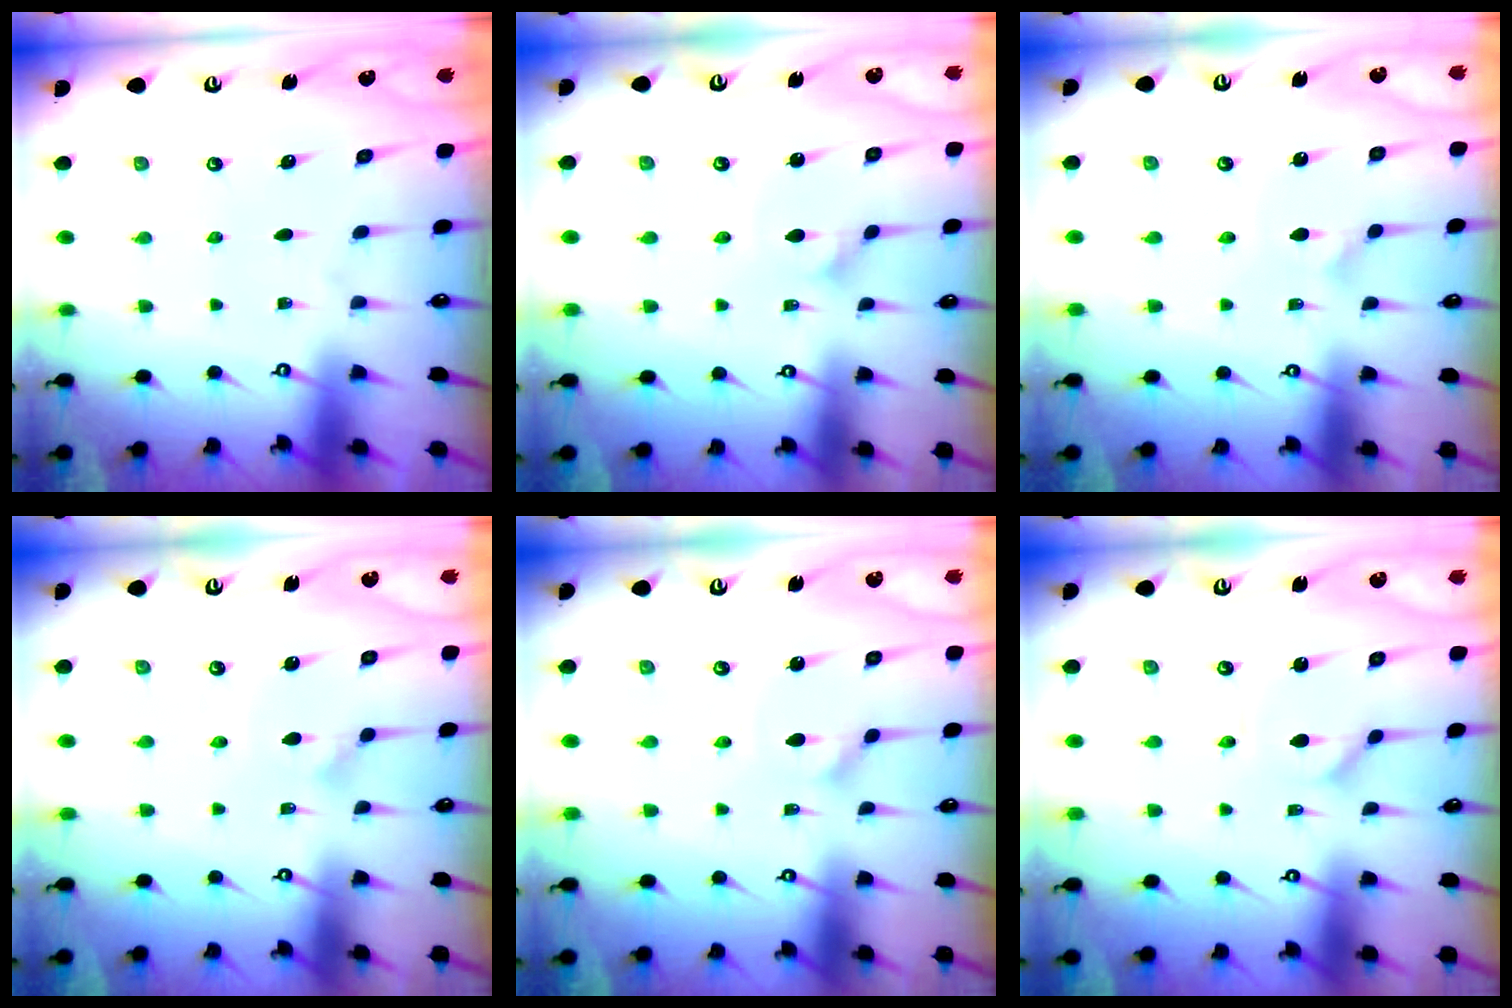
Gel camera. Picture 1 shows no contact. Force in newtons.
{"total": 2.3, "press": 2.3, "slide": 0.1}
{"total": 2.3, "press": 2.3, "slide": 0.0}
{"total": 2.7, "press": 2.7, "slide": 0.1}
{"total": 3.1, "press": 3.1, "slide": 0.3}
{"total": 1.6, "press": 1.5, "slide": 0.2}